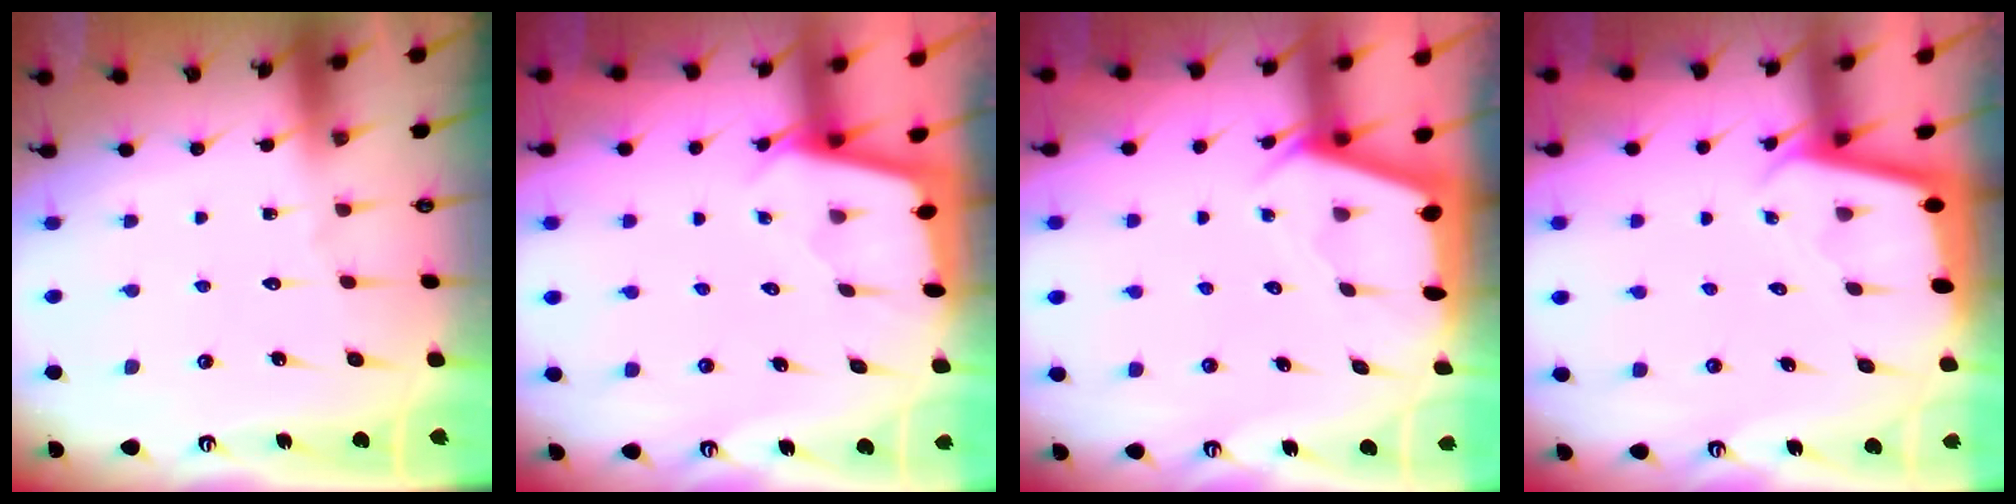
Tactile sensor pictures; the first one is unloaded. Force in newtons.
{"total": 1.8, "press": 1.8, "slide": 0.2}
{"total": 2.4, "press": 2.3, "slide": 0.3}
{"total": 1.9, "press": 1.9, "slide": 0.2}